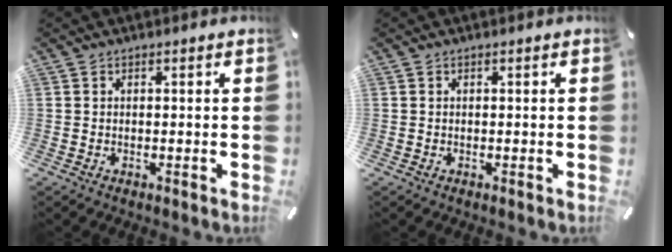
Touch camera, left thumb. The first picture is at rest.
{"total": 0.0}